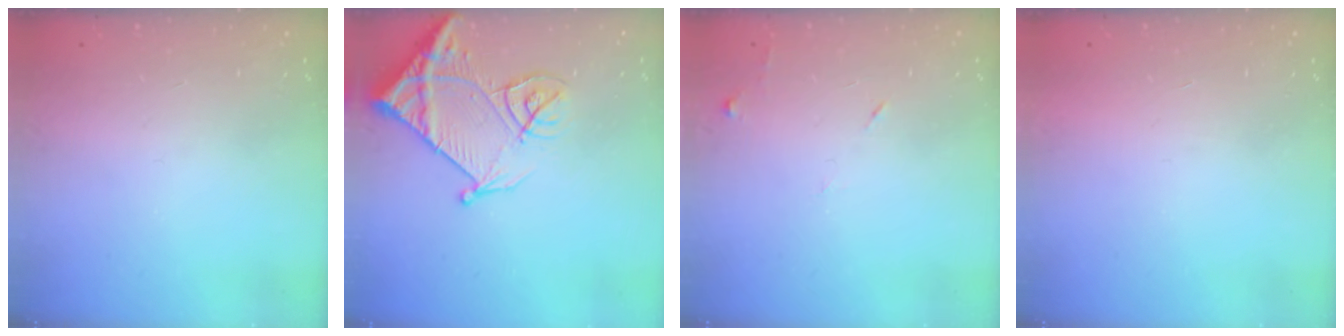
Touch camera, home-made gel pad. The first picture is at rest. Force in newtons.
{"total": 13.7, "press": 13.6, "slide": 1.6}
{"total": 6.3, "press": 6.2, "slide": 0.7}
{"total": 1.7, "press": 1.7, "slide": 0.1}